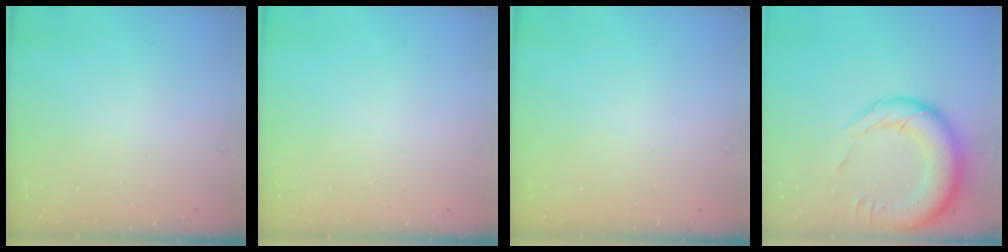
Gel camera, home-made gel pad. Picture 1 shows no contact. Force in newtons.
{"total": 0.0}
{"total": 0.0}
{"total": 17.0, "press": 16.5, "slide": 4.1}